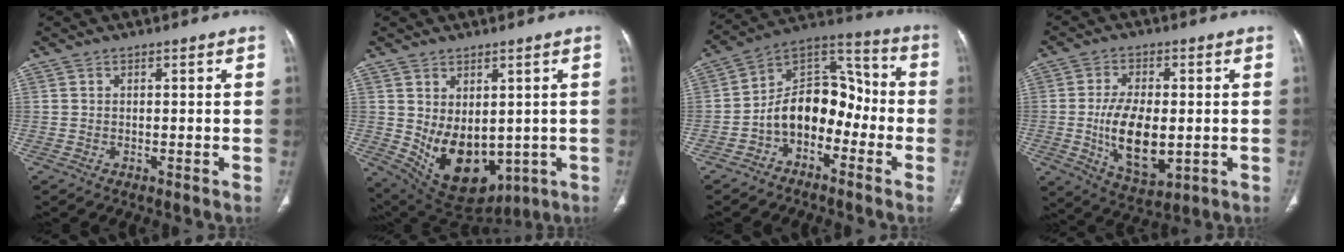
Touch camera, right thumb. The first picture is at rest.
{"total": 13.8, "force": [-0.7, 9.1, 10.3], "torque": [-0.138, -0.017, 0.031]}
{"total": 13.3, "force": [-4.4, 9.1, 8.7], "torque": [-0.106, 0.079, -0.086]}
{"total": 12.7, "force": [-1.4, 6.6, 10.7], "torque": [-0.182, -0.011, -0.012]}